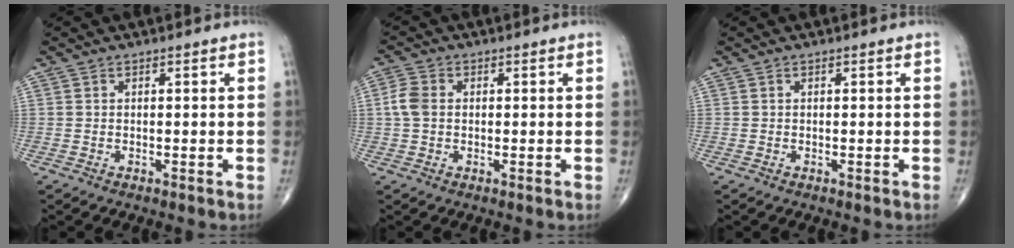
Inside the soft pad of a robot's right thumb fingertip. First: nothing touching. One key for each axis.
{"total": 4.0, "fx": 0.2, "fy": 2.9, "fz": 2.7, "tx": -0.063, "ty": 0.009, "tz": -0.002}
{"total": 0.0}